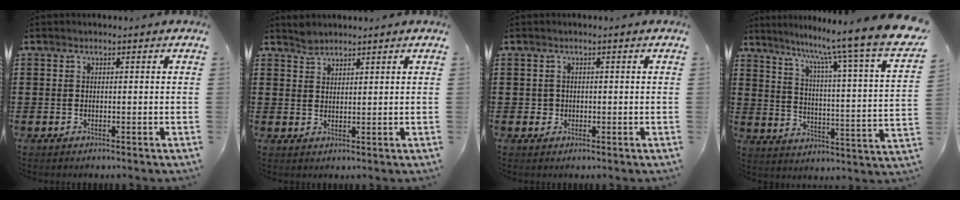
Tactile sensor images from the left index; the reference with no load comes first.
{"total": 1.9, "force": [1.8, 0.5, 0.2], "torque": [-0.008, -0.002, 0.035]}
{"total": 1.1, "force": [0.0, 1.0, 0.3], "torque": [-0.009, 0.005, -0.001]}
{"total": 9.7, "force": [7.8, -1.3, 5.7], "torque": [-0.120, -0.072, 0.113]}